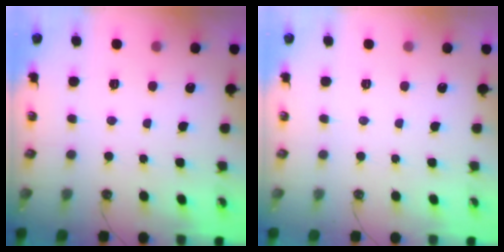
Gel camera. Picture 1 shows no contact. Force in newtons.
{"total": 0.0}